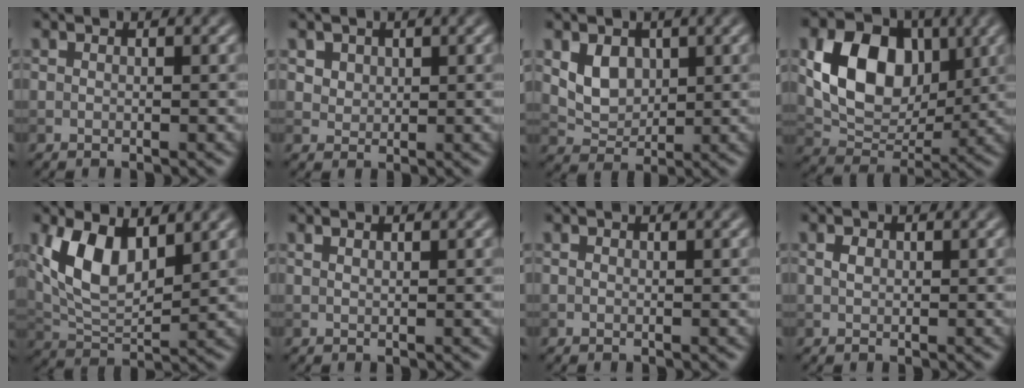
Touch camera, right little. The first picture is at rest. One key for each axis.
{"total": 2.6, "fx": 1.5, "fy": 1.9, "fz": 1.0, "tx": -0.036, "ty": -0.003, "tz": 0.036}
{"total": 3.1, "fx": 0.9, "fy": 2.4, "fz": 1.8, "tx": -0.037, "ty": -0.008, "tz": 0.020}
{"total": 9.2, "fx": 1.9, "fy": 6.6, "fz": 6.1, "tx": -0.108, "ty": -0.002, "tz": 0.036}
{"total": 6.8, "fx": 2.5, "fy": 3.4, "fz": 5.3, "tx": -0.110, "ty": -0.002, "tz": 0.050}
{"total": 0.6, "fx": 0.5, "fy": 0.1, "fz": 0.4, "tx": -0.006, "ty": 0.001, "tz": 0.009}
{"total": 0.0}
{"total": 0.9, "fx": 0.0, "fy": 0.7, "fz": 0.5, "tx": -0.013, "ty": 0.000, "tz": 0.000}